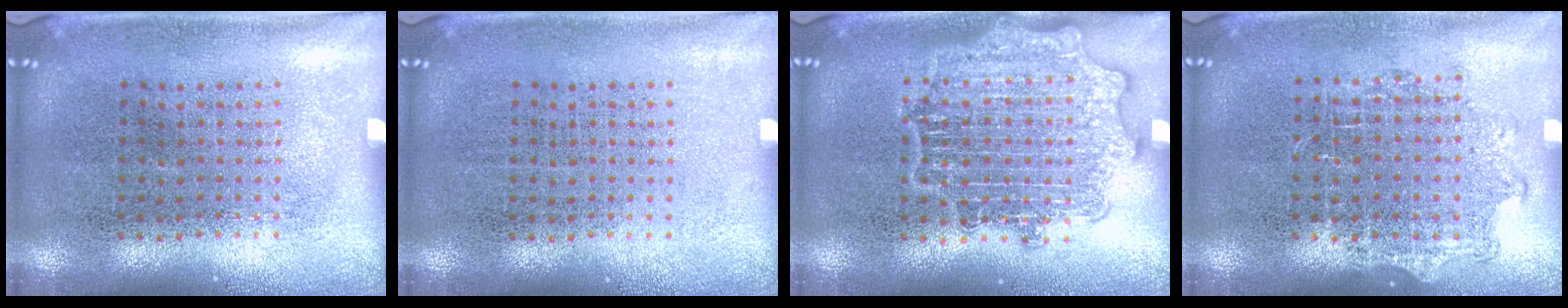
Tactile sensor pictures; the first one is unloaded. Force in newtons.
{"total": 0.0}
{"total": 3.0, "press": 3.0, "slide": 0.5}
{"total": 0.9, "press": 0.8, "slide": 0.4}